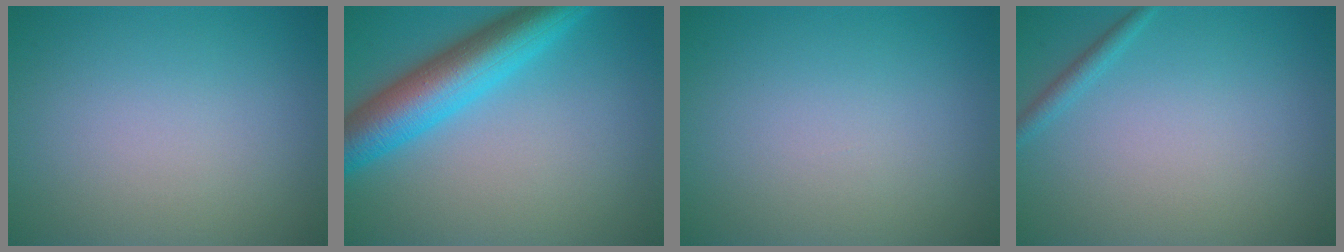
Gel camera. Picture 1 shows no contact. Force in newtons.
{"total": 7.6, "press": 7.6, "slide": 0.3}
{"total": 0.0}
{"total": 1.1, "press": 1.1, "slide": 0.1}